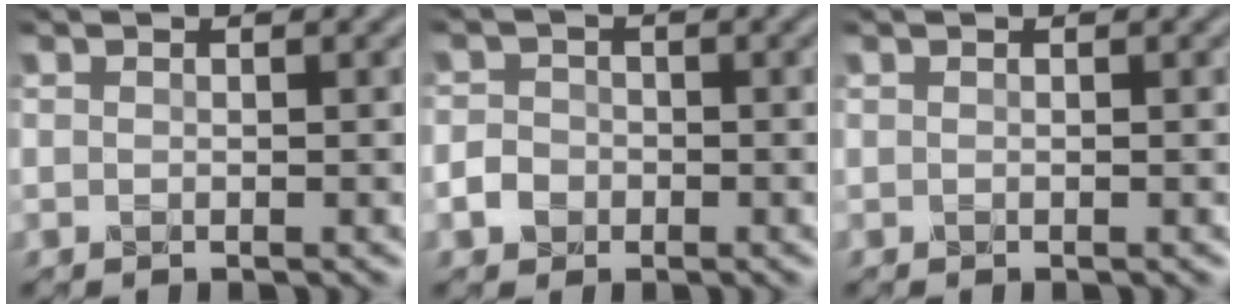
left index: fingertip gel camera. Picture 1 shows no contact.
{"total": 2.1, "force": [-0.9, 1.8, 0.7], "torque": [-0.007, 0.000, -0.023]}
{"total": 0.0}